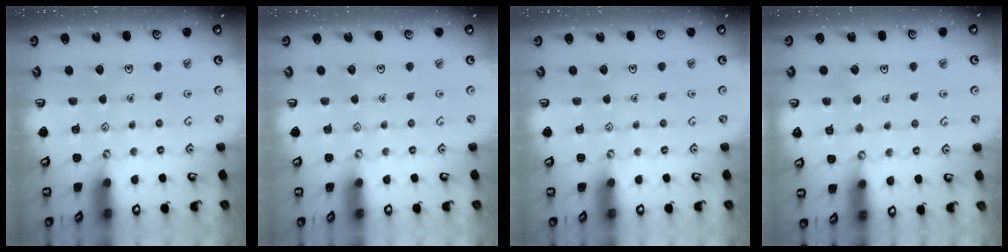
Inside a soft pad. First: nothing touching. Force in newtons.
{"total": 0.0}
{"total": 0.0}
{"total": 3.8, "press": 3.8, "slide": 0.3}